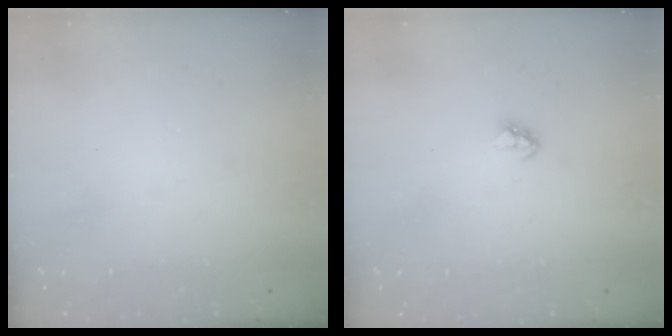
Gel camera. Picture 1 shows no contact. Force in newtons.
{"total": 2.9, "press": 2.9, "slide": 0.2}